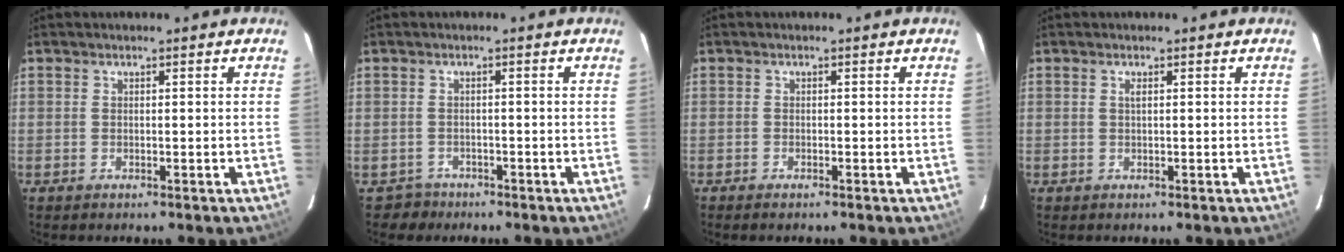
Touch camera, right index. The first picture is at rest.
{"total": 2.8, "force": [-1.7, 2.2, -0.5], "torque": [0.003, 0.012, -0.027]}
{"total": 0.8, "force": [-0.8, 0.2, 0.3], "torque": [-0.010, -0.002, -0.016]}
{"total": 0.6, "force": [0.2, 0.0, 0.5], "torque": [-0.011, 0.003, 0.002]}